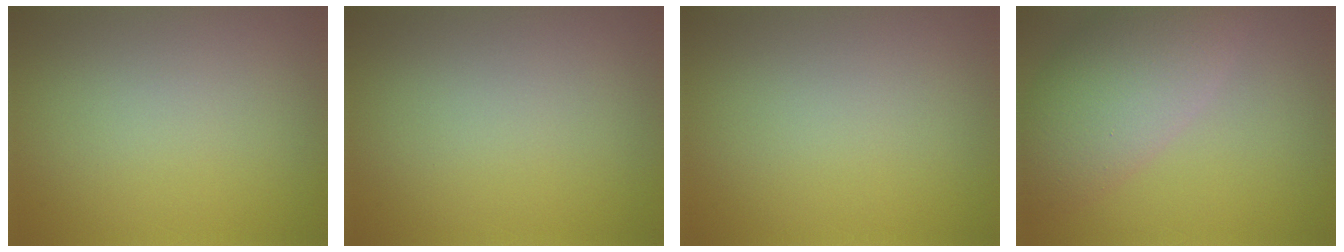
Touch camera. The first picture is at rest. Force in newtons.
{"total": 0.0}
{"total": 0.0}
{"total": 7.1, "press": 7.1, "slide": 0.8}